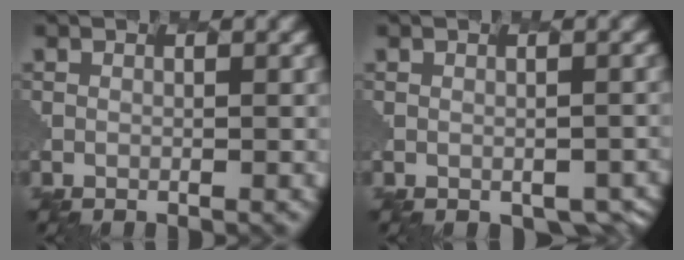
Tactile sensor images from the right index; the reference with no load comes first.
{"total": 4.1, "force": [-2.3, 2.3, 2.5], "torque": [-0.024, 0.001, 0.009]}